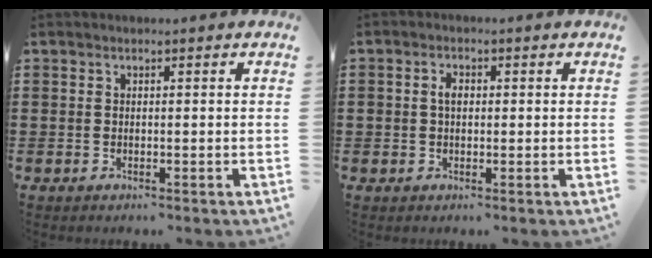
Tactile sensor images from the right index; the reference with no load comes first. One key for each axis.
{"total": 2.1, "fx": 0.2, "fy": 1.4, "fz": 1.6, "tx": -0.032, "ty": 0.008, "tz": 0.003}